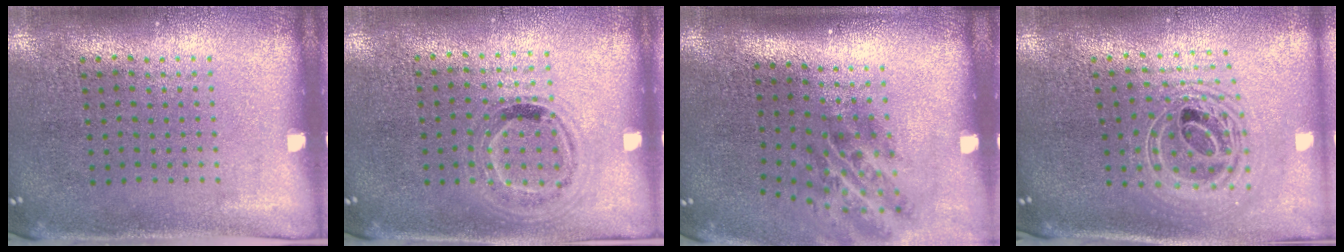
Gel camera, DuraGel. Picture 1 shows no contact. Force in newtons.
{"total": 0.9, "press": 0.9, "slide": 0.3}
{"total": 1.9, "press": 1.2, "slide": 1.5}
{"total": 2.4, "press": 1.8, "slide": 1.6}